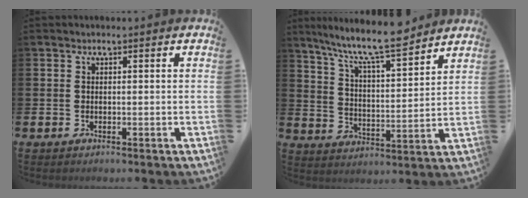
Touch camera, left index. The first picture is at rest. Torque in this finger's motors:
{"motor_torque": [0.43, -0.43, 0.79, 0.21]}